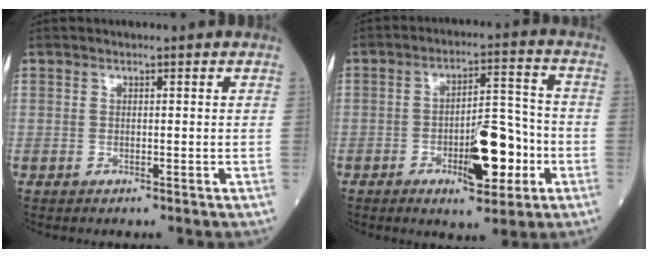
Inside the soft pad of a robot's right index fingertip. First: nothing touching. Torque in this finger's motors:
{"motor_torque": [0.20, -0.22, 0.24, 0.09]}